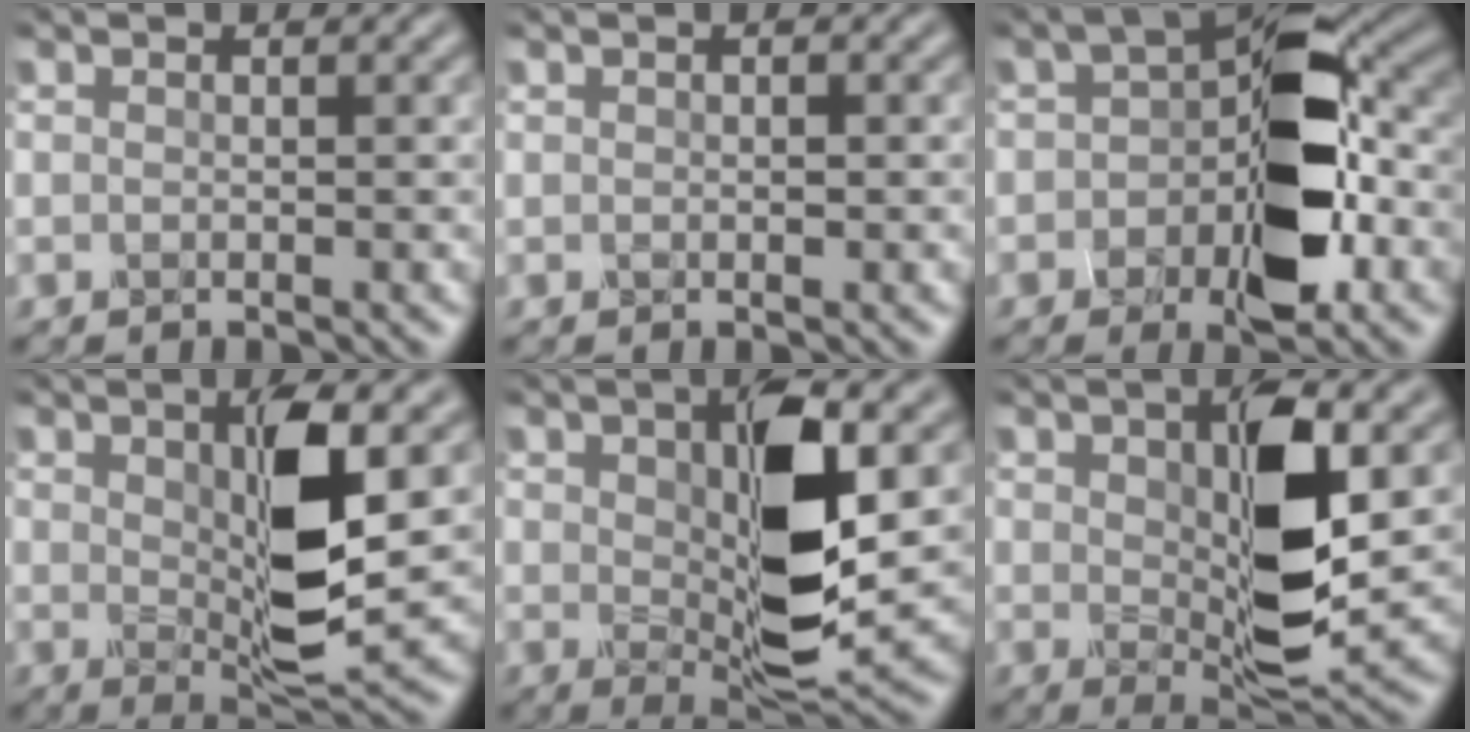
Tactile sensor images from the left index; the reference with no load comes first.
{"total": 0.8, "force": [0.0, 0.5, 0.6], "torque": [-0.009, -0.001, 0.001]}
{"total": 9.1, "force": [-1.8, 4.9, 7.5], "torque": [-0.106, 0.015, -0.040]}
{"total": 7.4, "force": [1.2, 2.0, 7.0], "torque": [-0.122, -0.012, 0.023]}
{"total": 9.6, "force": [1.6, 3.5, 8.7], "torque": [-0.148, -0.005, 0.028]}
{"total": 8.6, "force": [1.4, 3.3, 7.9], "torque": [-0.135, -0.008, 0.026]}